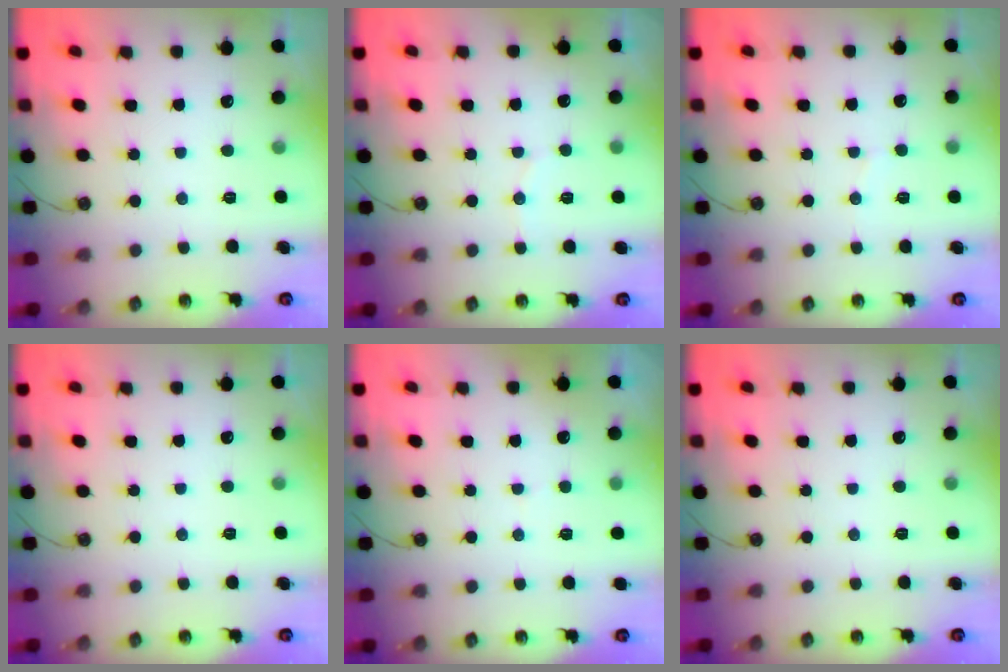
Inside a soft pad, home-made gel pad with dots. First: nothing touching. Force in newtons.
{"total": 5.1, "press": 4.8, "slide": 1.8}
{"total": 3.0, "press": 3.0, "slide": 0.3}
{"total": 0.0}
{"total": 2.8, "press": 2.6, "slide": 1.1}
{"total": 0.0}